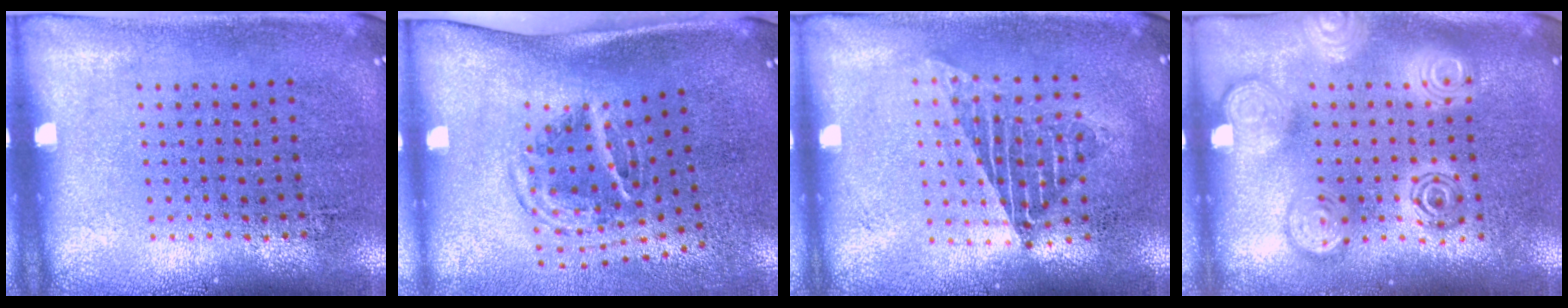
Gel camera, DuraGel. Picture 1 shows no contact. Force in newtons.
{"total": 1.9, "press": 1.2, "slide": 1.5}
{"total": 1.3, "press": 1.2, "slide": 0.6}
{"total": 2.7, "press": 2.7, "slide": 0.3}